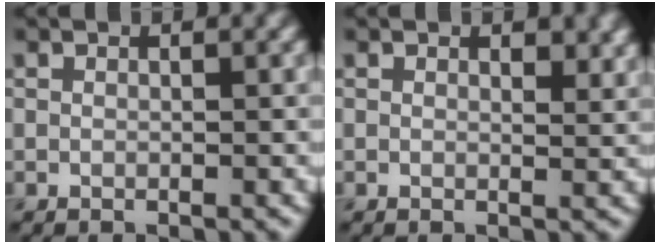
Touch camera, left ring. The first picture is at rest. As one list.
[{"total": 1.6, "force": [1.0, 0.7, 1.0], "torque": [-0.010, -0.005, 0.018]}]